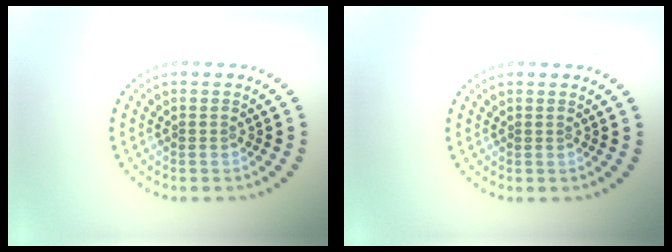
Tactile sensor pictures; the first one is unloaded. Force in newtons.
{"total": 0.0}